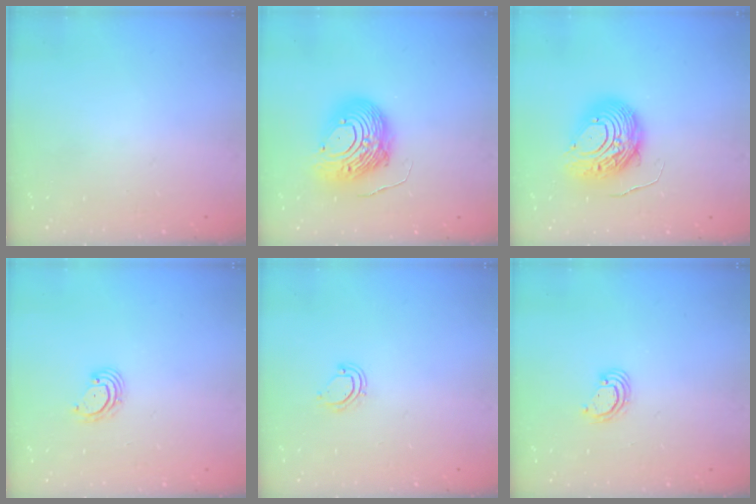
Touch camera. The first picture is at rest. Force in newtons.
{"total": 14.4, "press": 14.4, "slide": 1.2}
{"total": 11.8, "press": 11.8, "slide": 1.3}
{"total": 2.9, "press": 2.9, "slide": 0.1}
{"total": 5.2, "press": 5.2, "slide": 0.4}
{"total": 3.8, "press": 3.8, "slide": 0.4}